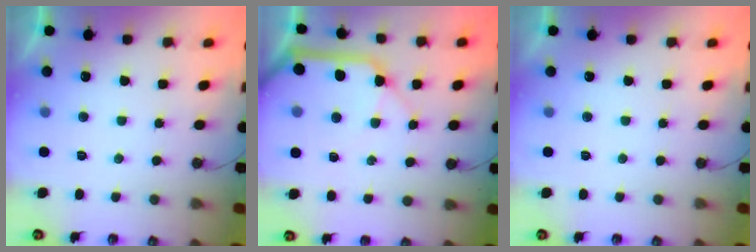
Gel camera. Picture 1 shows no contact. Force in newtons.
{"total": 13.3, "press": 13.2, "slide": 1.7}
{"total": 0.0}